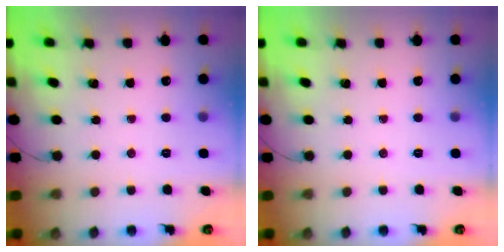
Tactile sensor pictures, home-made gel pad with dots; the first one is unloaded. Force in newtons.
{"total": 0.0}